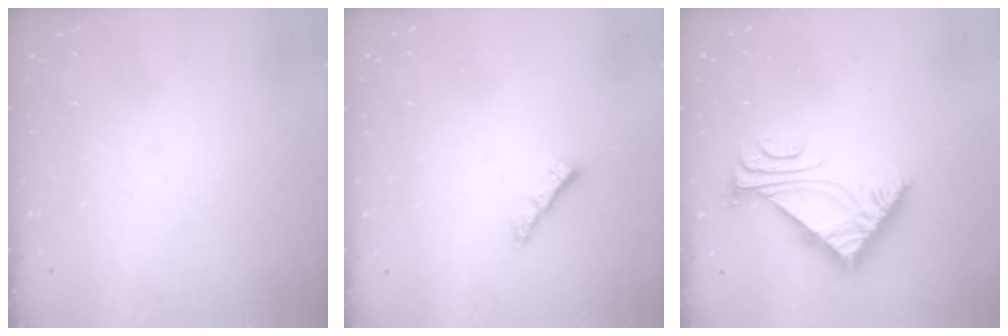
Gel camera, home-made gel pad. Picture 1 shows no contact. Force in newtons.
{"total": 1.2, "press": 1.2, "slide": 0.3}
{"total": 7.0, "press": 7.0, "slide": 0.3}